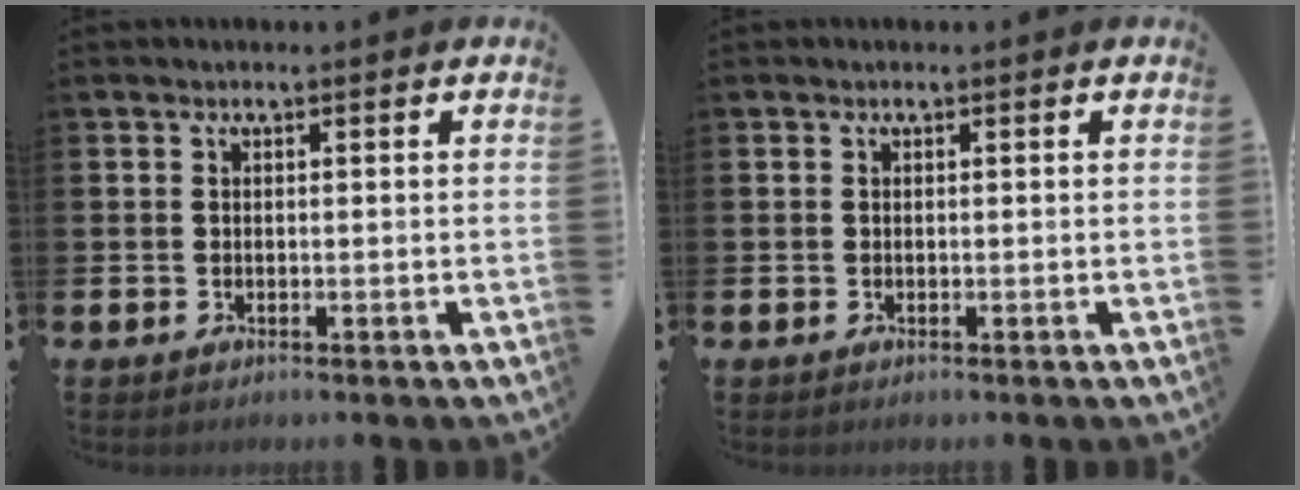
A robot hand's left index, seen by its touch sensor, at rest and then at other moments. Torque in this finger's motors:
{"motor_torque": [-0.02, 0.01, -0.03, -0.01]}